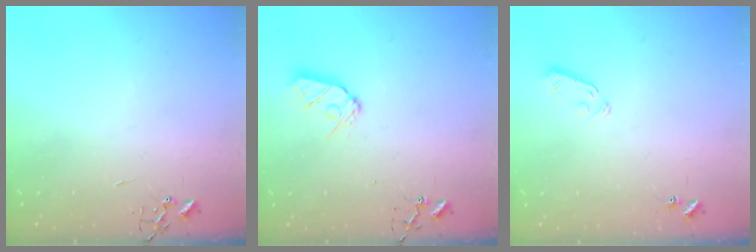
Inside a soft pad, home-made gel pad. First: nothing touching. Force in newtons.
{"total": 8.6, "press": 8.5, "slide": 0.7}
{"total": 3.7, "press": 3.6, "slide": 0.9}